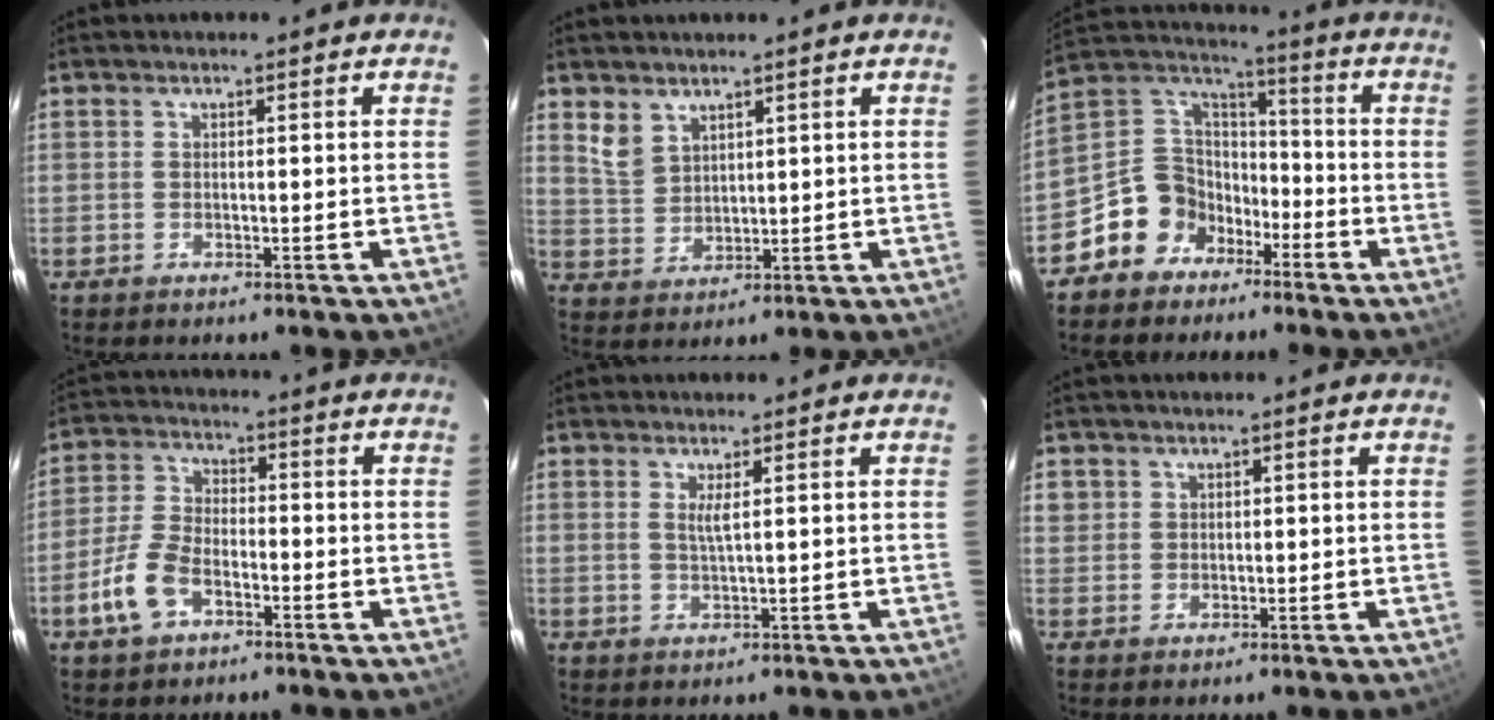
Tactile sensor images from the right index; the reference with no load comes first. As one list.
[{"total": 4.8, "force": [3.4, 2.8, 1.8], "torque": [-0.034, 0.005, 0.078]}, {"total": 11.5, "force": [-6.7, 9.1, 2.3], "torque": [-0.063, 0.054, -0.124]}, {"total": 8.3, "force": [-4.3, 4.5, 5.5], "torque": [-0.127, 0.006, -0.082]}, {"total": 1.9, "force": [0.8, -0.2, 1.8], "torque": [-0.032, -0.004, 0.013]}, {"total": 2.5, "force": [0.9, 2.3, 0.4], "torque": [-0.003, 0.005, 0.017]}]